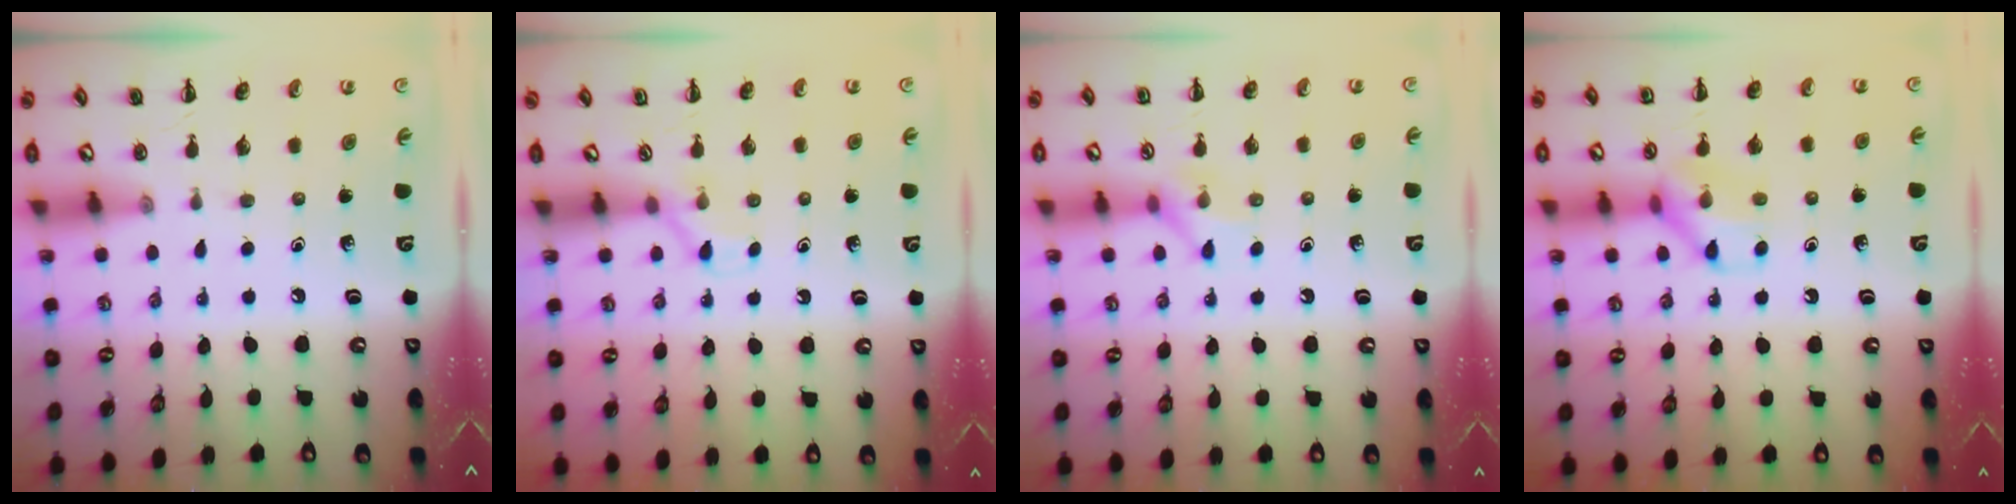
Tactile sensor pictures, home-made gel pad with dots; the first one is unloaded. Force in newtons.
{"total": 3.8, "press": 3.6, "slide": 1.3}
{"total": 7.0, "press": 6.9, "slide": 0.7}
{"total": 9.1, "press": 9.1, "slide": 0.4}